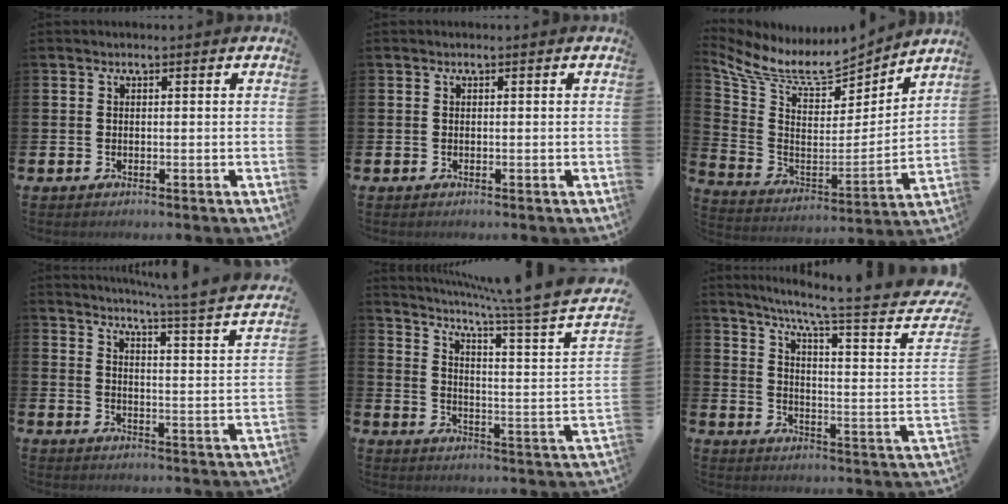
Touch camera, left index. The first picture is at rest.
{"total": 0.0}
{"total": 9.5, "force": [8.5, 2.8, 3.3], "torque": [-0.106, -0.064, 0.142]}
{"total": 4.3, "force": [3.8, -0.8, 2.0], "torque": [-0.043, -0.044, 0.052]}
{"total": 5.8, "force": [4.9, -0.6, 3.1], "torque": [-0.064, -0.058, 0.070]}
{"total": 5.7, "force": [4.4, -0.1, 3.7], "torque": [-0.072, -0.058, 0.061]}